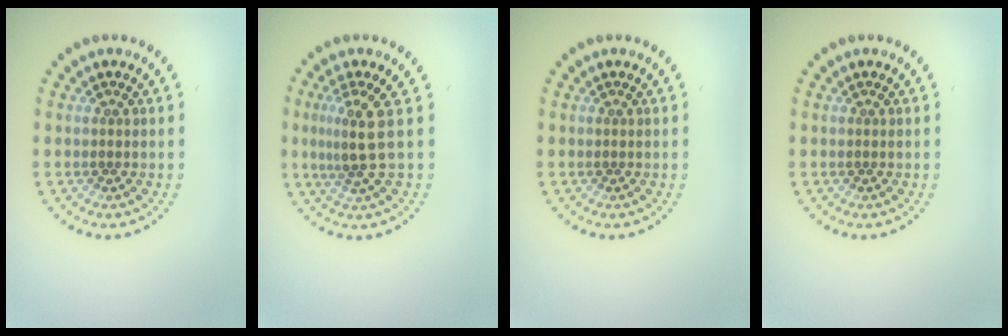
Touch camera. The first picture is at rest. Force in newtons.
{"total": 3.0, "press": 2.2, "slide": 2.0}
{"total": 0.0}
{"total": 0.0}